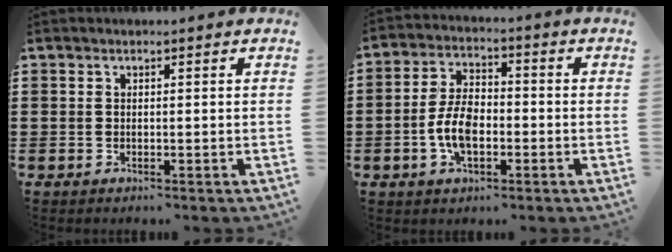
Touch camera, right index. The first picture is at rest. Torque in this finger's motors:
{"motor_torque": [1.09, 1.05, 0.24, 0.09]}